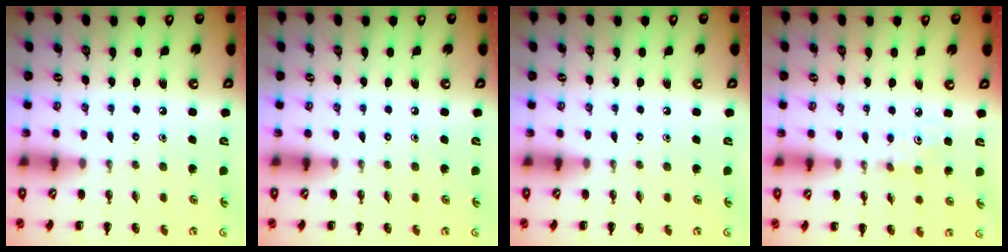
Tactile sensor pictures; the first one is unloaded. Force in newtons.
{"total": 0.0}
{"total": 0.0}
{"total": 3.6, "press": 3.5, "slide": 1.1}